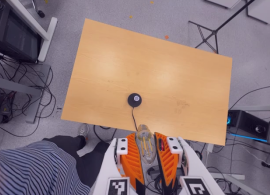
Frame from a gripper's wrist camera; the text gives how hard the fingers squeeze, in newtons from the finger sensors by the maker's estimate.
{"total": 20.6, "left": 24.7, "right": 16.5}